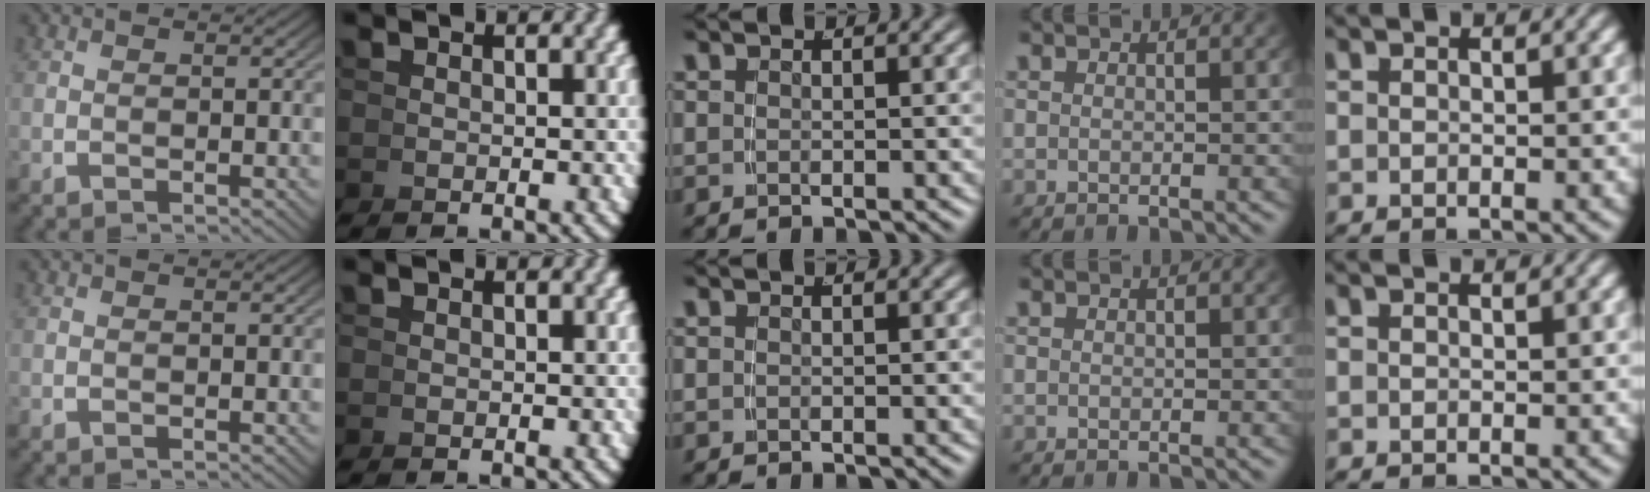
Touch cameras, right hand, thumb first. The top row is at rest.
{}